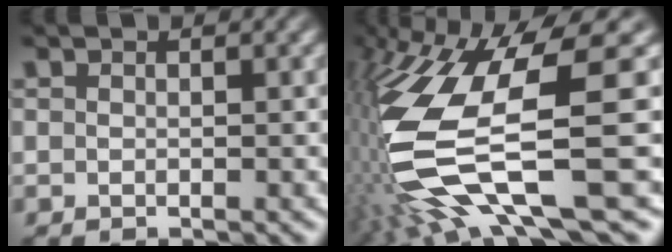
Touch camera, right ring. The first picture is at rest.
{"total": 13.2, "force": [-2.6, 6.1, 11.4], "torque": [-0.237, -0.042, -0.015]}